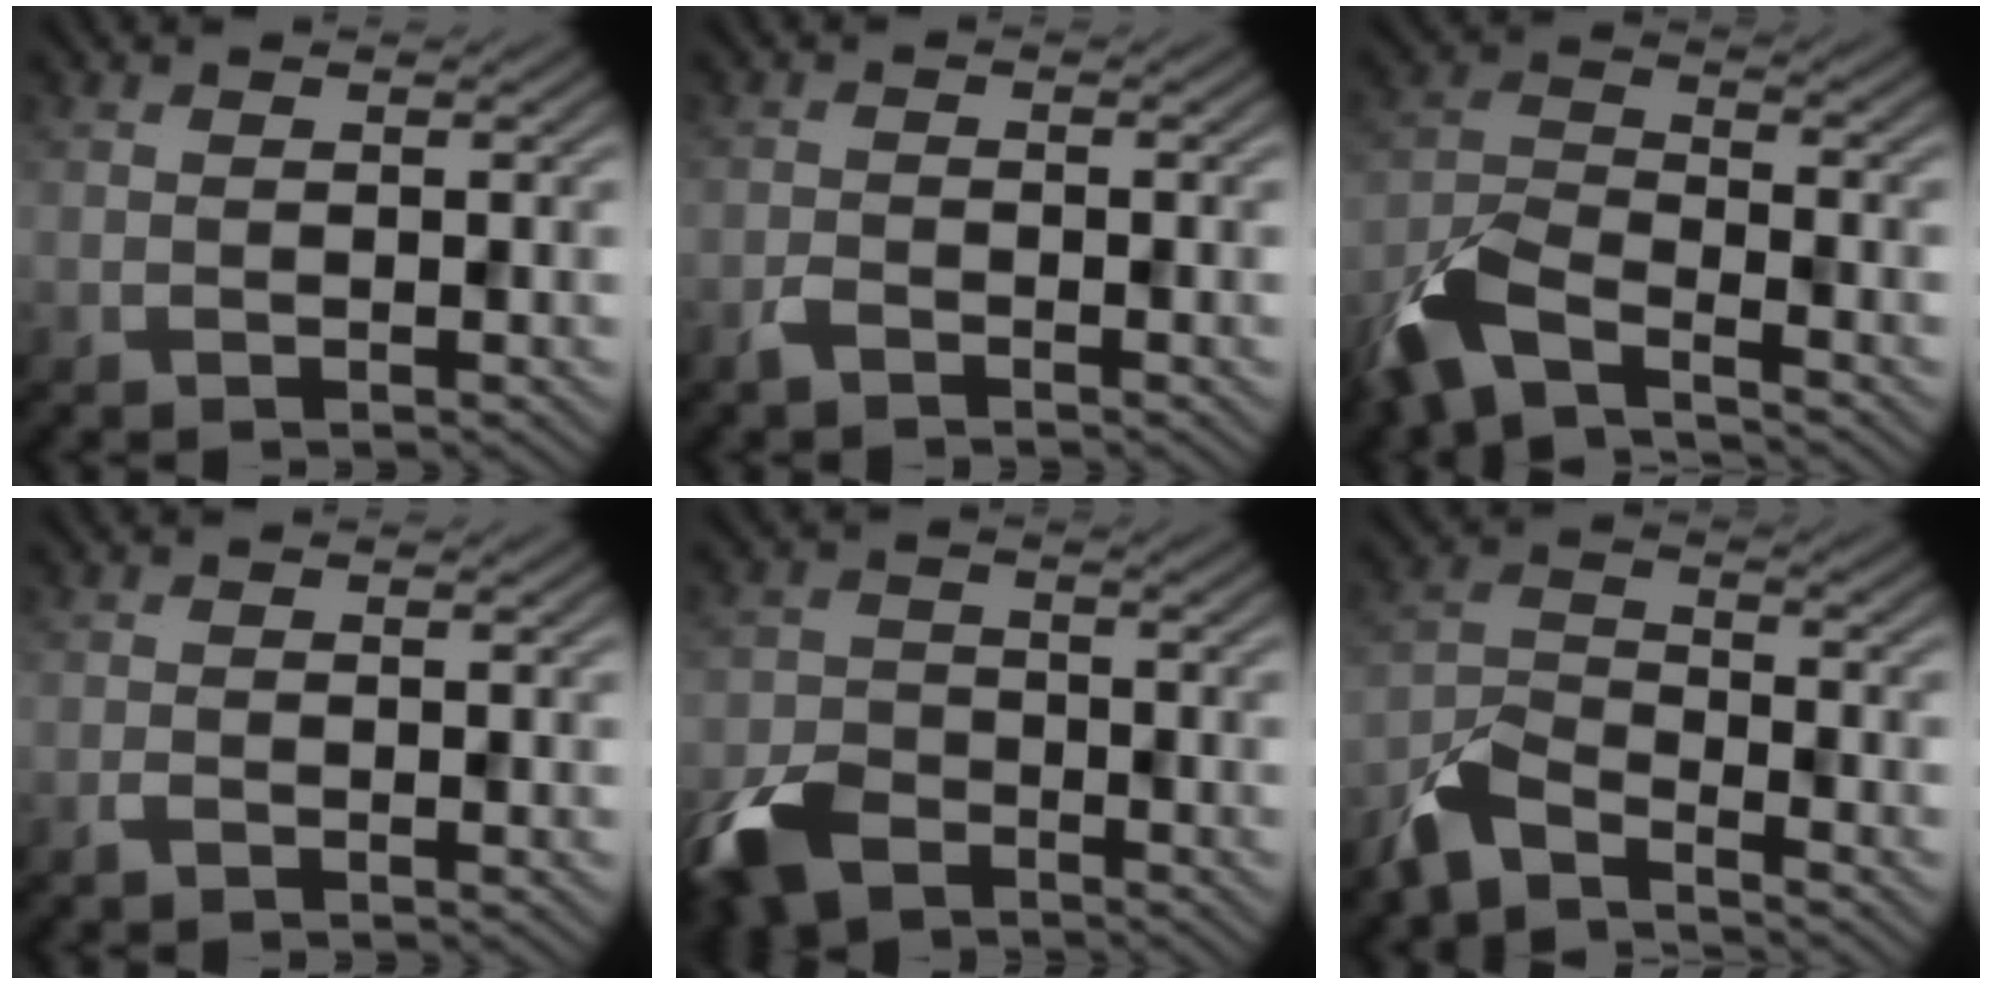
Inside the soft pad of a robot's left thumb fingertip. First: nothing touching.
{"total": 1.4, "force": [-1.2, 0.4, 0.7], "torque": [-0.018, -0.001, -0.028]}
{"total": 8.0, "force": [-5.7, 2.6, 5.0], "torque": [-0.111, -0.010, -0.133]}
{"total": 0.8, "force": [-0.6, 0.2, 0.4], "torque": [-0.010, 0.000, -0.013]}
{"total": 7.2, "force": [-4.9, 3.9, 3.5], "torque": [-0.083, -0.012, -0.106]}
{"total": 5.8, "force": [-4.8, 1.7, 2.8], "torque": [-0.066, -0.006, -0.113]}